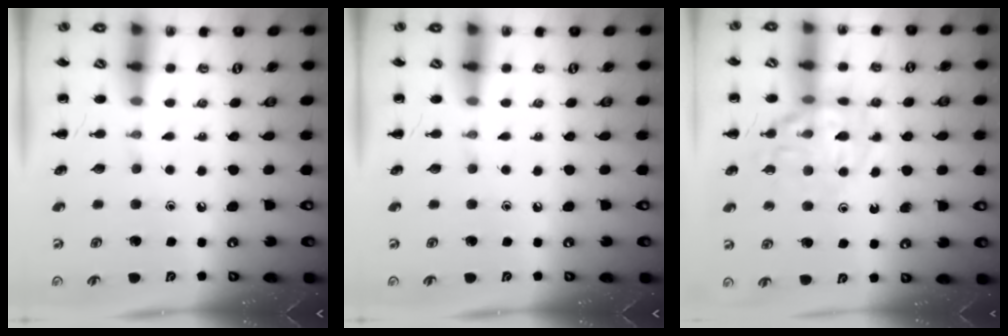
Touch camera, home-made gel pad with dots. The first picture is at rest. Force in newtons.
{"total": 0.0}
{"total": 13.0, "press": 12.7, "slide": 2.4}